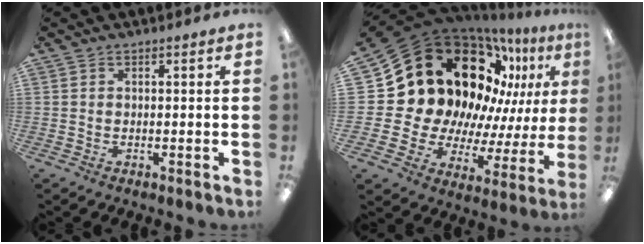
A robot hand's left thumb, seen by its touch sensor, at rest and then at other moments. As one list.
[{"total": 26.8, "force": [12.4, 18.3, 15.1], "torque": [-0.265, -0.100, 0.258]}]